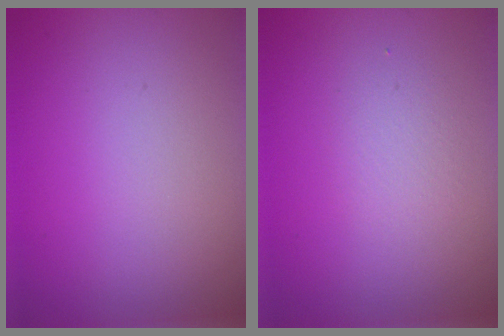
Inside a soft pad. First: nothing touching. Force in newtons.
{"total": 1.4, "press": 1.4, "slide": 0.1}